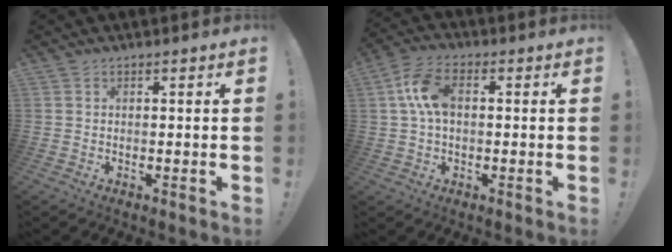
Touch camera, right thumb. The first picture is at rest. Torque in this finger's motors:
{"motor_torque": [0.03, 0.09, 0.35, -0.01, 0.22]}